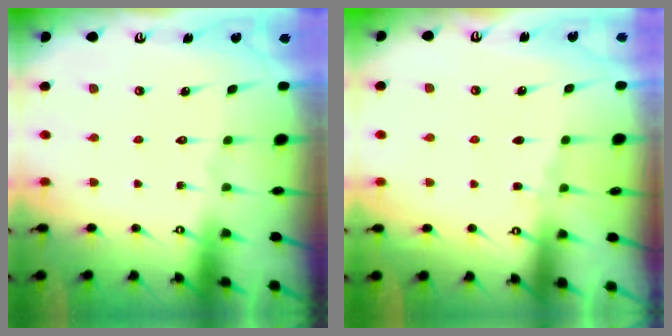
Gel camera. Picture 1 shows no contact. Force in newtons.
{"total": 3.0, "press": 2.9, "slide": 0.5}